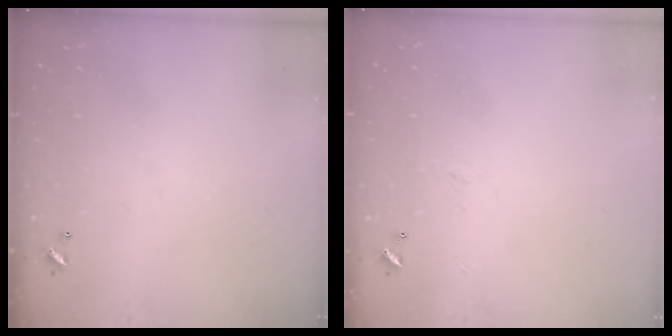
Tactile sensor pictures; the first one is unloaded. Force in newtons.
{"total": 0.0}